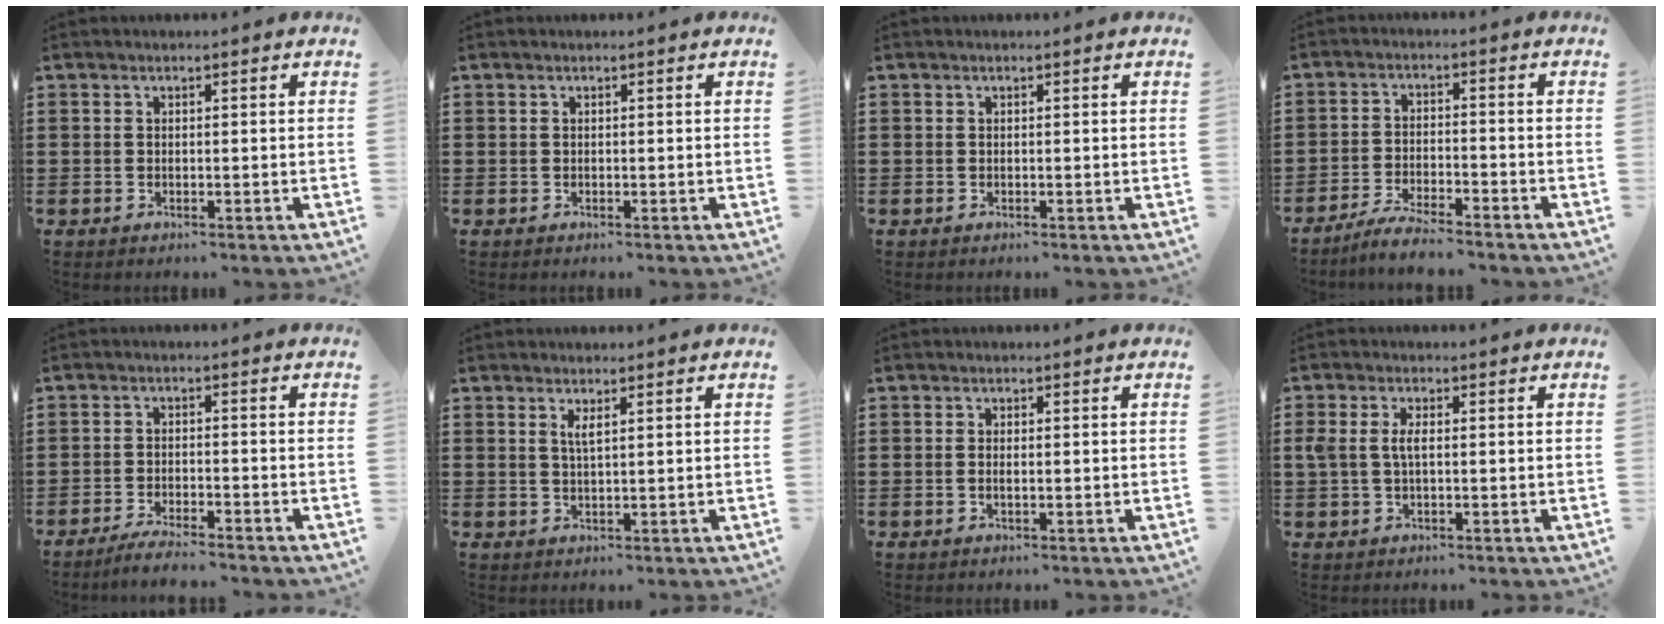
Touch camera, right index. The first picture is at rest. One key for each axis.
{"total": 0.0}
{"total": 0.0}
{"total": 4.3, "fx": -4.1, "fy": -0.2, "fz": 1.2, "tx": -0.030, "ty": -0.004, "tz": -0.082}
{"total": 3.3, "fx": -3.2, "fy": -0.2, "fz": 0.9, "tx": -0.018, "ty": 0.000, "tz": -0.064}
{"total": 1.7, "fx": 0.8, "fy": 0.2, "fz": 1.5, "tx": -0.032, "ty": 0.000, "tz": 0.013}
{"total": 1.2, "fx": -0.2, "fy": 0.4, "fz": 1.2, "tx": -0.022, "ty": -0.001, "tz": -0.005}
{"total": 3.0, "fx": 0.2, "fy": 1.4, "fz": 2.7, "tx": -0.068, "ty": 0.000, "tz": -0.003}